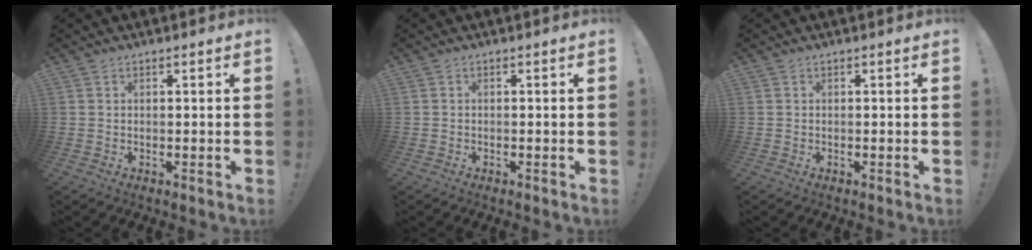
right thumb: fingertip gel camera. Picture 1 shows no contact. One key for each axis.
{"total": 0.0}
{"total": 0.0}